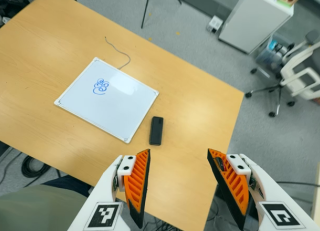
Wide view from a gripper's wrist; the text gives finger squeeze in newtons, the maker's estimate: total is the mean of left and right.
{"total": 0.0}